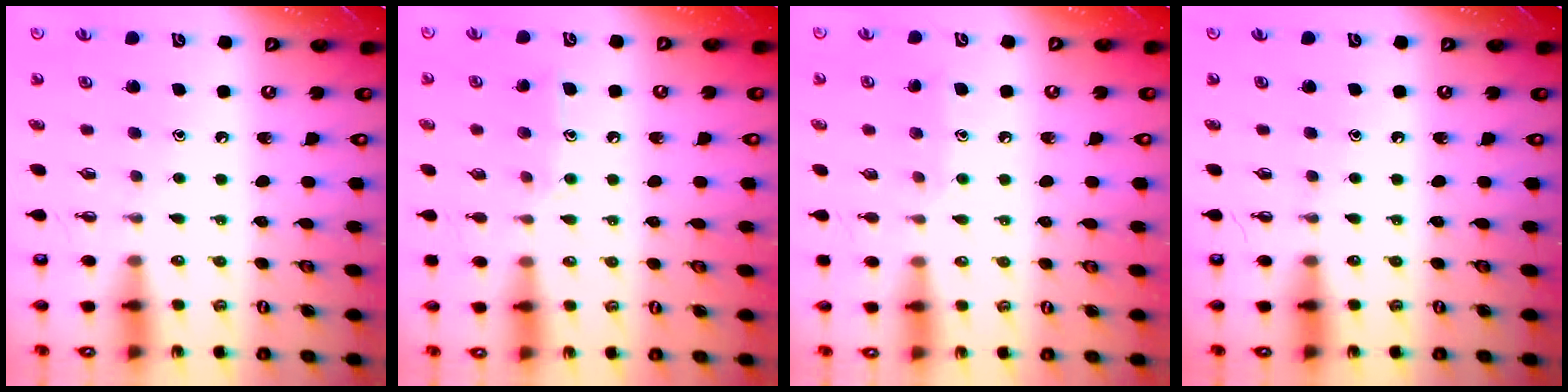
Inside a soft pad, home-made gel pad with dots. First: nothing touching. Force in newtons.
{"total": 7.9, "press": 7.9, "slide": 0.6}
{"total": 5.9, "press": 5.9, "slide": 0.5}
{"total": 0.0}